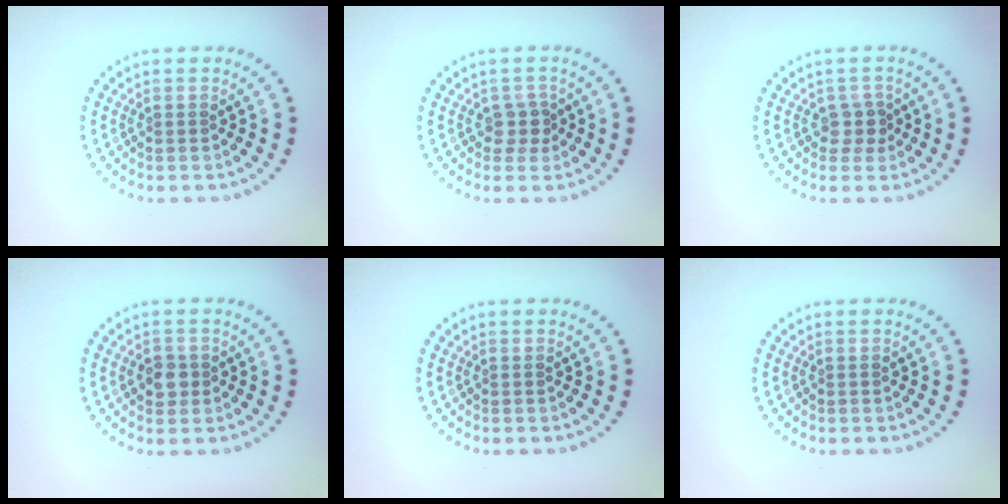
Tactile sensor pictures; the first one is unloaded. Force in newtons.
{"total": 1.5, "press": 1.2, "slide": 0.8}
{"total": 1.5, "press": 1.2, "slide": 0.8}
{"total": 2.0, "press": 1.9, "slide": 0.4}
{"total": 0.0}
{"total": 0.0}